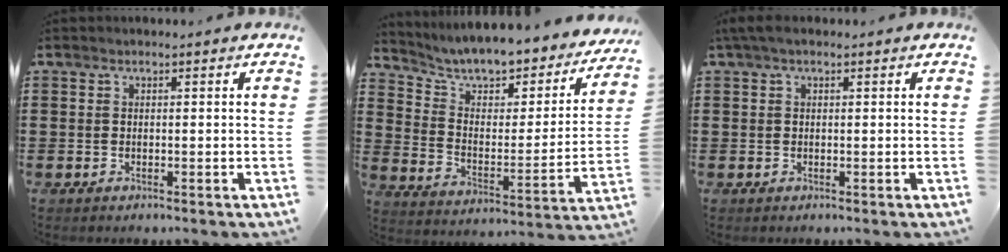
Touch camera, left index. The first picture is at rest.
{"total": 7.2, "force": [6.6, 1.4, 2.5], "torque": [-0.083, -0.053, 0.109]}
{"total": 1.3, "force": [0.4, 0.6, 1.1], "torque": [-0.024, 0.006, 0.007]}